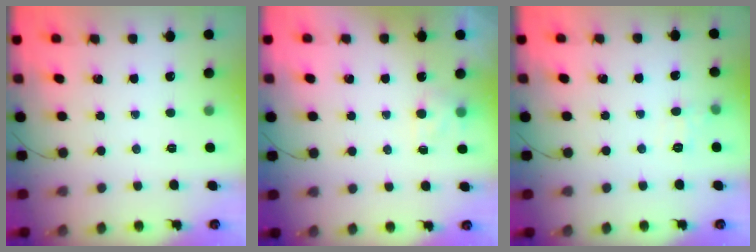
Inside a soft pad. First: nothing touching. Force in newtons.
{"total": 4.5, "press": 4.3, "slide": 1.4}
{"total": 5.2, "press": 4.9, "slide": 1.6}